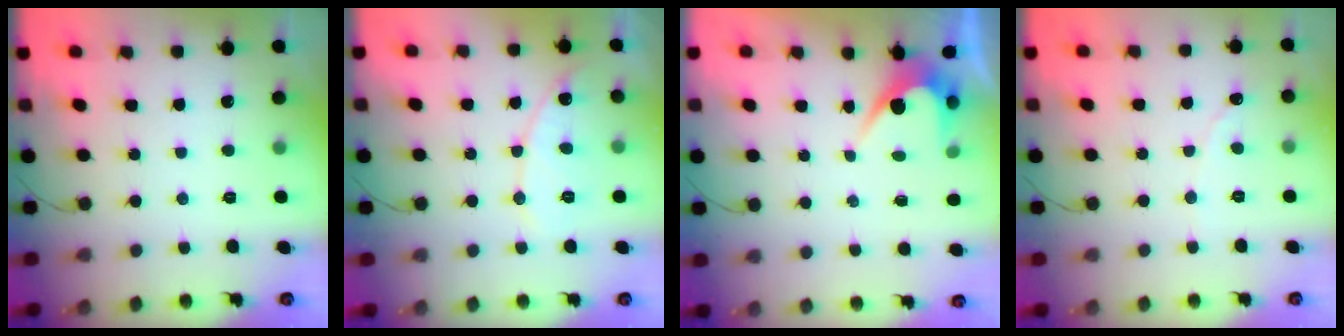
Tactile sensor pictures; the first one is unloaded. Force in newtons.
{"total": 8.7, "press": 8.6, "slide": 0.7}
{"total": 4.2, "press": 4.2, "slide": 0.2}
{"total": 0.0}